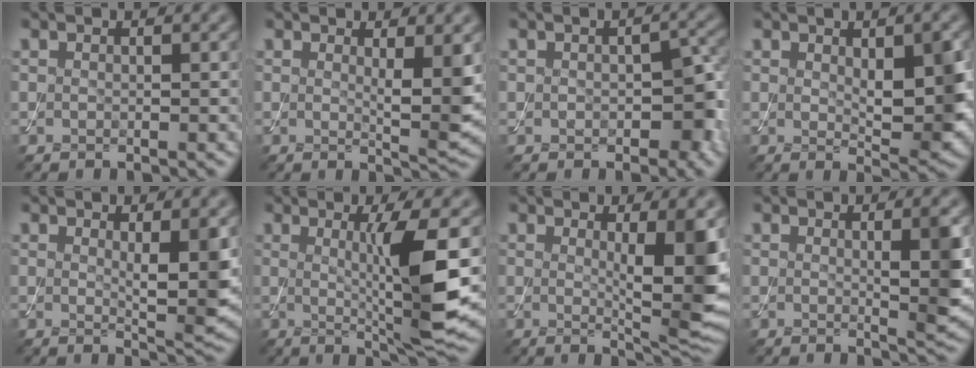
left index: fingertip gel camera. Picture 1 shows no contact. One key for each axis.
{"total": 3.4, "fx": 0.8, "fy": 0.6, "fz": 3.3, "tx": -0.047, "ty": -0.014, "tz": 0.016}
{"total": 3.4, "fx": -0.6, "fy": 2.1, "fz": 2.7, "tx": -0.032, "ty": -0.003, "tz": -0.006}
{"total": 5.3, "fx": 0.6, "fy": 2.0, "fz": 4.9, "tx": -0.074, "ty": -0.006, "tz": 0.014}
{"total": 3.8, "fx": 0.8, "fy": 0.7, "fz": 3.6, "tx": -0.053, "ty": -0.013, "tz": 0.017}
{"total": 7.8, "fx": 0.4, "fy": 1.0, "fz": 7.7, "tx": -0.122, "ty": -0.013, "tz": 0.015}
{"total": 6.7, "fx": 0.8, "fy": 1.3, "fz": 6.5, "tx": -0.089, "ty": -0.018, "tz": 0.020}
{"total": 3.6, "fx": 0.6, "fy": 0.6, "fz": 3.5, "tx": -0.045, "ty": -0.010, "tz": 0.009}